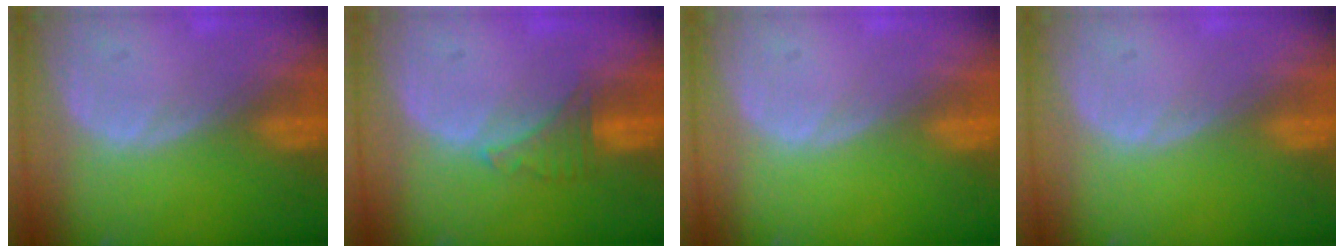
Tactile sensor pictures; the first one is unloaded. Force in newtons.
{"total": 2.9, "press": 2.9, "slide": 0.6}
{"total": 0.0}
{"total": 0.0}